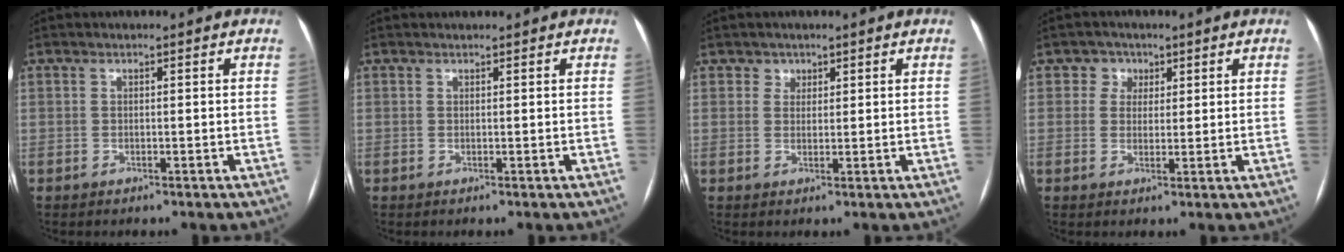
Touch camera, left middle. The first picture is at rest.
{"total": 1.2, "force": [1.2, 0.2, 0.3], "torque": [-0.006, 0.019, 0.021]}
{"total": 1.6, "force": [1.0, 1.3, -0.1], "torque": [0.010, 0.000, 0.010]}
{"total": 2.9, "force": [1.3, 2.6, 0.0], "torque": [0.008, 0.005, 0.014]}